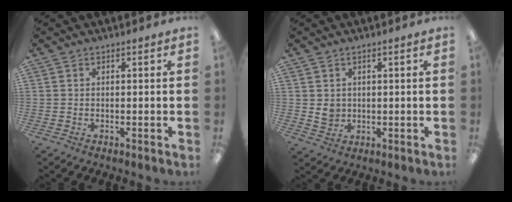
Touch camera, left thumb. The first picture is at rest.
{"total": 2.8, "force": [0.8, 2.5, 0.9], "torque": [-0.012, 0.000, 0.014]}